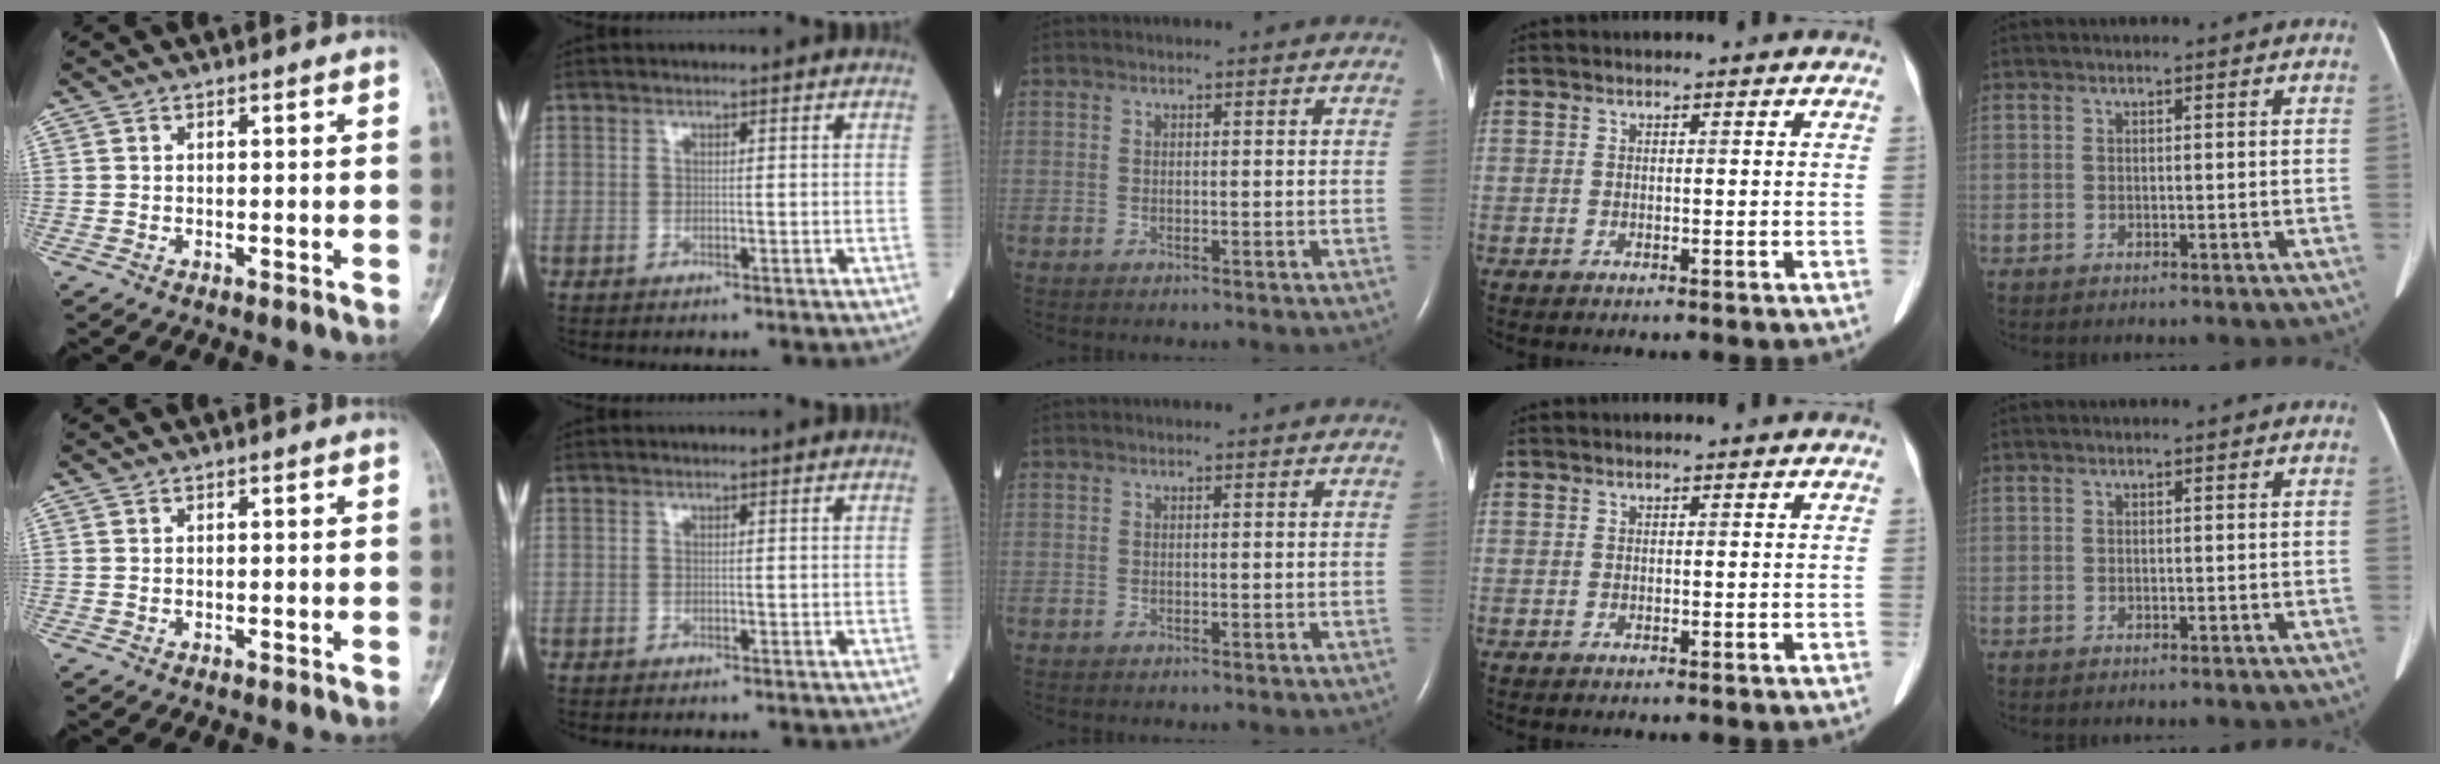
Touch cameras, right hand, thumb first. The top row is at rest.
{}